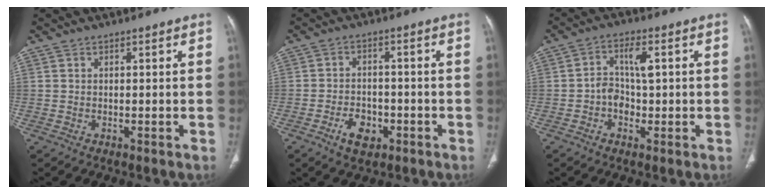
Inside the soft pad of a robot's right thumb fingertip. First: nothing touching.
{"total": 5.7, "force": [-2.8, 3.7, 3.3], "torque": [-0.047, 0.018, -0.044]}
{"total": 5.8, "force": [-0.1, 3.7, 4.5], "torque": [-0.073, 0.018, -0.004]}